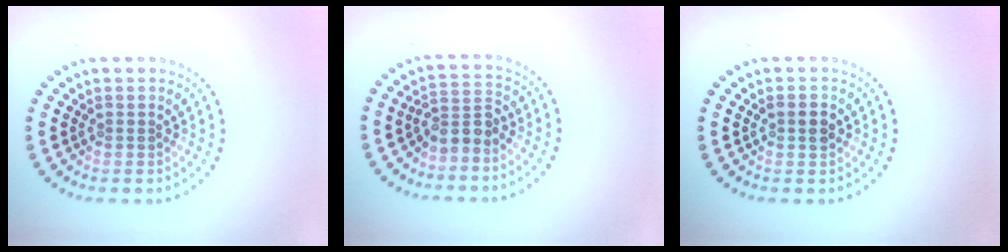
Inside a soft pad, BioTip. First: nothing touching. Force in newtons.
{"total": 2.5, "press": 1.9, "slide": 1.6}
{"total": 1.3, "press": 1.3, "slide": 0.1}